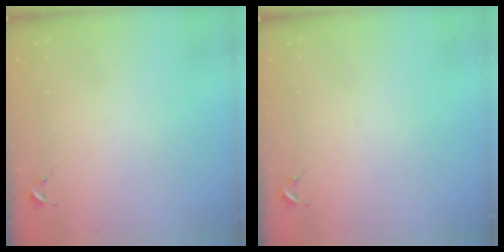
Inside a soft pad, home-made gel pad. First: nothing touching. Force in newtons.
{"total": 0.0}